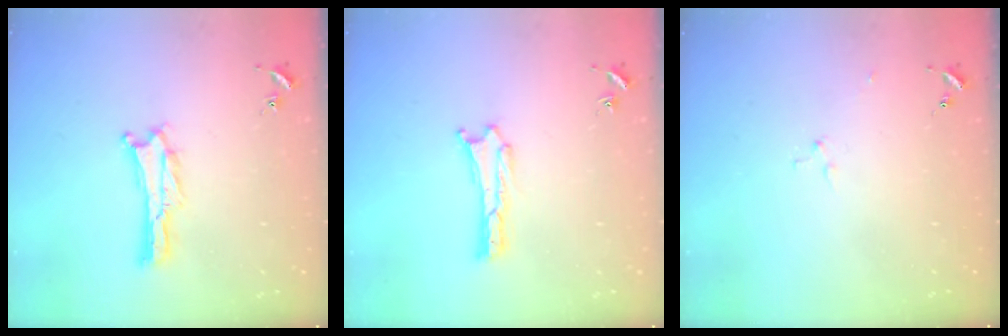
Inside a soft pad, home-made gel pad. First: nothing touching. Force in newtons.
{"total": 0.0}
{"total": 2.9, "press": 2.9, "slide": 0.3}